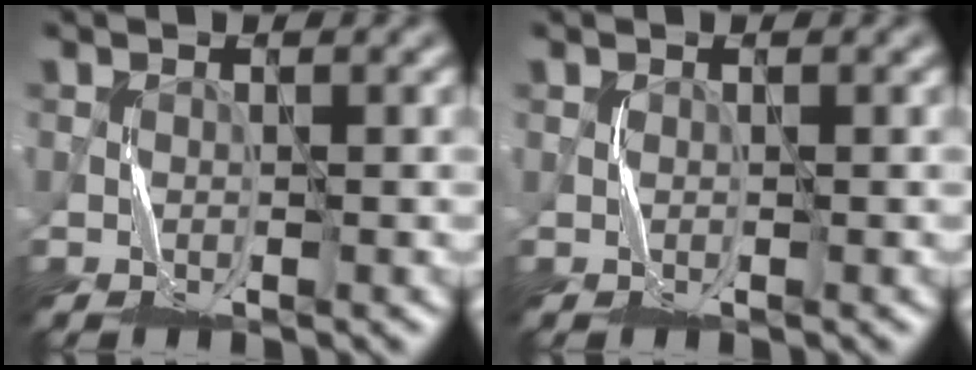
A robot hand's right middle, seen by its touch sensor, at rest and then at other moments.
{"total": 0.0}